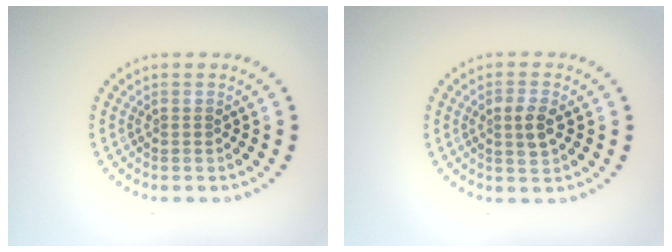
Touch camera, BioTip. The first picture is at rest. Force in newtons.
{"total": 2.2, "press": 2.1, "slide": 0.3}